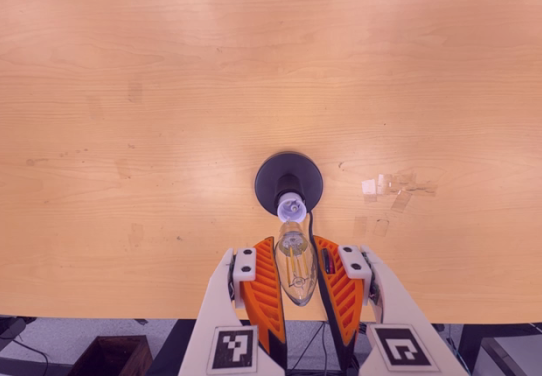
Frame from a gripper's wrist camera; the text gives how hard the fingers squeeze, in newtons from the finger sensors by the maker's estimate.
{"total": 10.4, "left": 10.0, "right": 10.7}